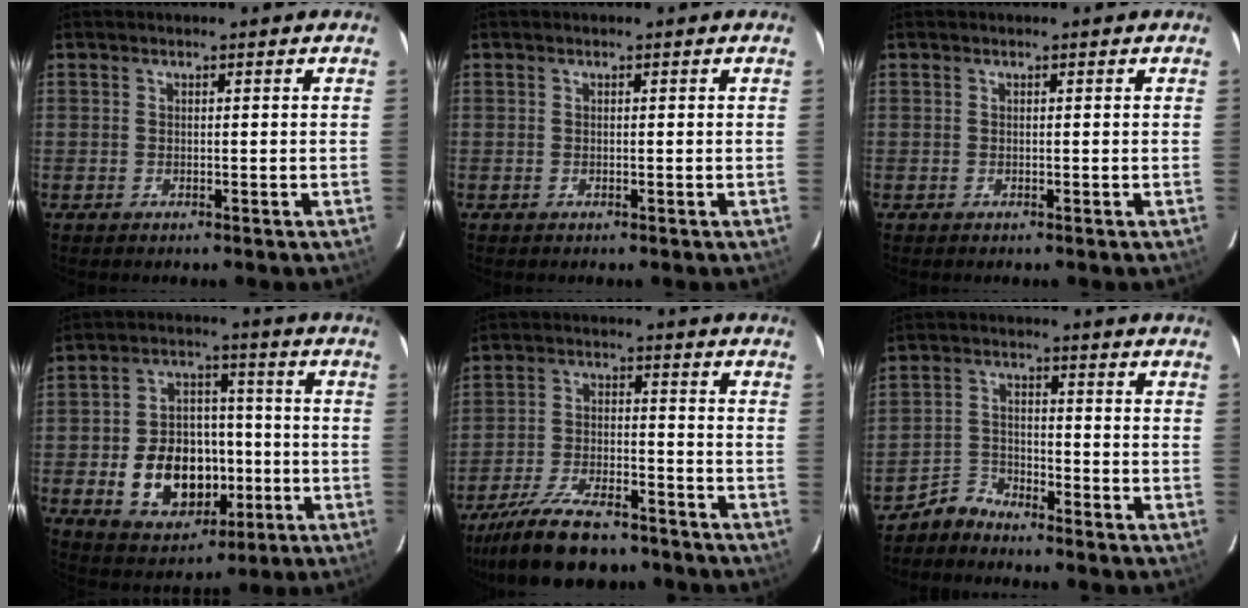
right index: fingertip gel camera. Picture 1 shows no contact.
{"total": 0.0}
{"total": 0.0}
{"total": 14.5, "force": [-3.7, 10.7, 9.1], "torque": [-0.193, 0.019, -0.036]}
{"total": 17.8, "force": [-14.6, 6.0, 8.2], "torque": [-0.177, -0.018, -0.233]}
{"total": 4.4, "force": [-4.1, 1.5, -0.1], "torque": [-0.001, 0.016, -0.082]}